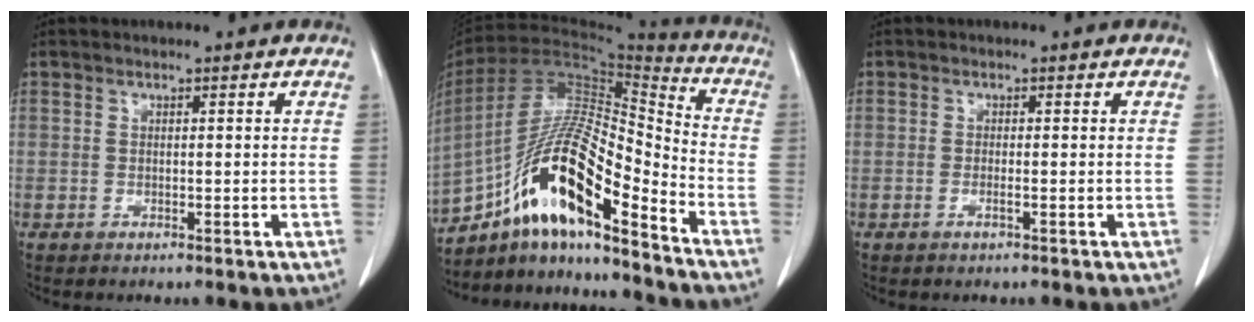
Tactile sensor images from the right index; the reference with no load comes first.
{"total": 18.2, "force": [-11.1, 3.1, 14.1], "torque": [-0.279, 0.009, -0.195]}
{"total": 0.9, "force": [-0.4, -0.1, 0.8], "torque": [-0.018, -0.001, -0.007]}